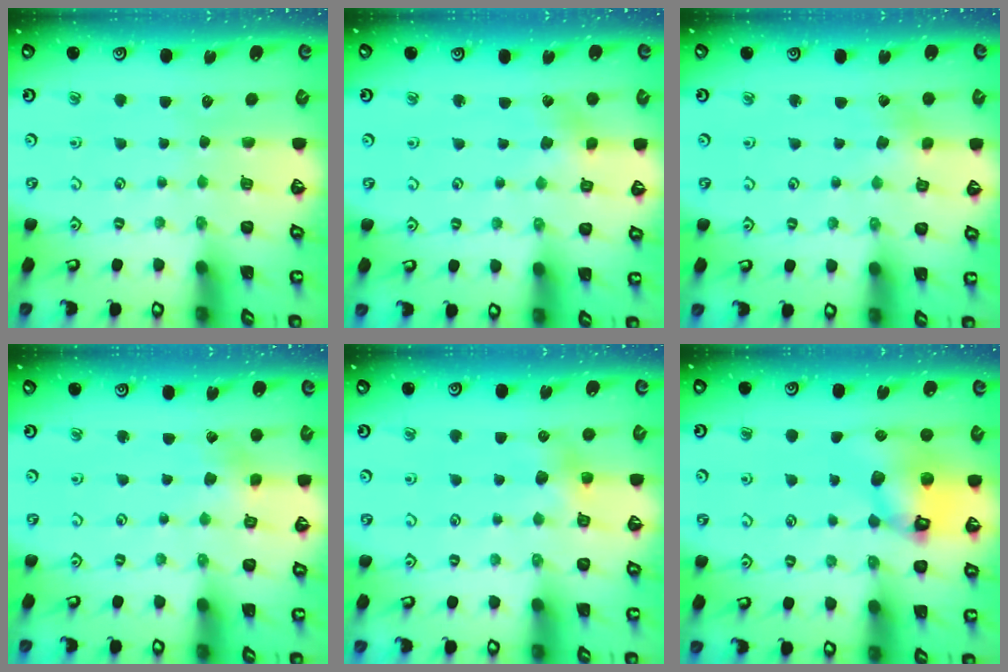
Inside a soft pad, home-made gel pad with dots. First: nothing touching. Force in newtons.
{"total": 1.7, "press": 1.7, "slide": 0.3}
{"total": 2.1, "press": 2.0, "slide": 0.3}
{"total": 2.5, "press": 2.4, "slide": 0.3}
{"total": 7.6, "press": 7.6, "slide": 0.6}
{"total": 13.2, "press": 13.0, "slide": 1.8}